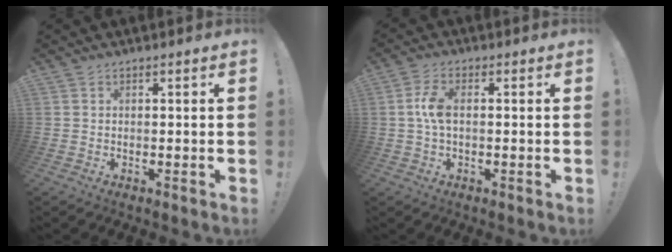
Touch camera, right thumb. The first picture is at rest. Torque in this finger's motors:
{"motor_torque": [0.23, -0.05, 0.65, -0.09, 0.00]}